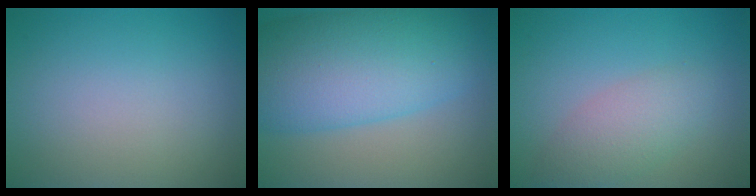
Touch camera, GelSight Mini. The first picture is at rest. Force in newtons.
{"total": 10.9, "press": 10.9, "slide": 0.2}
{"total": 3.3, "press": 3.3, "slide": 0.1}